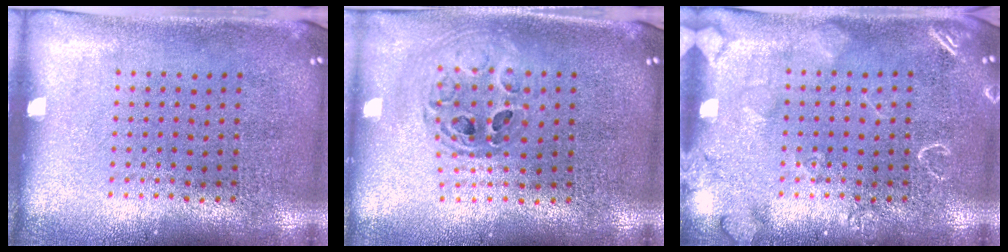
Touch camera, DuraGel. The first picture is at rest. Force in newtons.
{"total": 0.7, "press": 0.7, "slide": 0.1}
{"total": 2.4, "press": 2.4, "slide": 0.4}